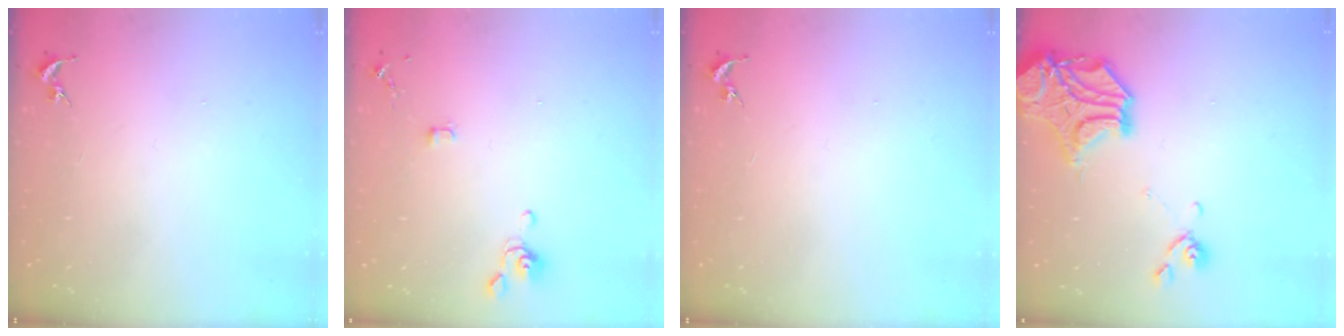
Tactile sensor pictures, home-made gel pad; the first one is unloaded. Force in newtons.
{"total": 4.0, "press": 3.9, "slide": 0.9}
{"total": 0.0}
{"total": 15.9, "press": 15.6, "slide": 2.9}